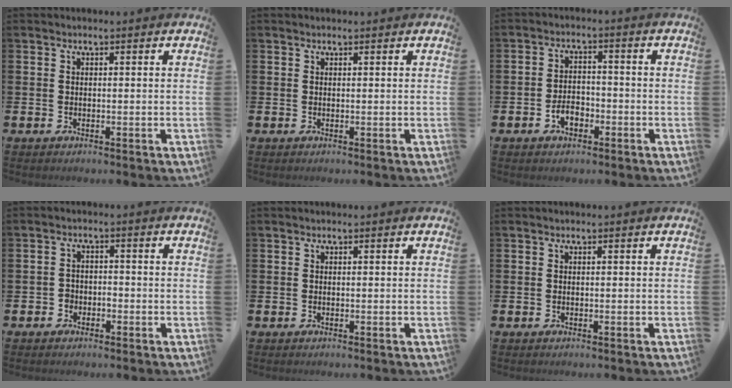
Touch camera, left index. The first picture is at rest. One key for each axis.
{"total": 0.0}
{"total": 3.1, "fx": -1.6, "fy": 2.0, "fz": 1.8, "tx": -0.024, "ty": 0.001, "tz": -0.034}
{"total": 1.9, "fx": -1.4, "fy": 1.4, "fz": 0.2, "tx": -0.007, "ty": 0.003, "tz": -0.032}
{"total": 0.0}
{"total": 0.0}